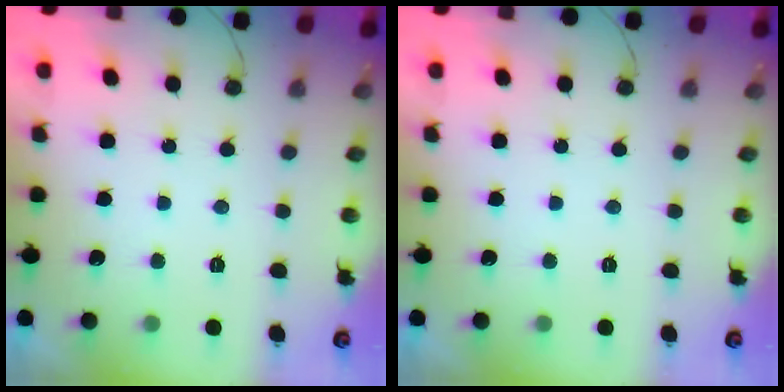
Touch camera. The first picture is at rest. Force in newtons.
{"total": 0.0}